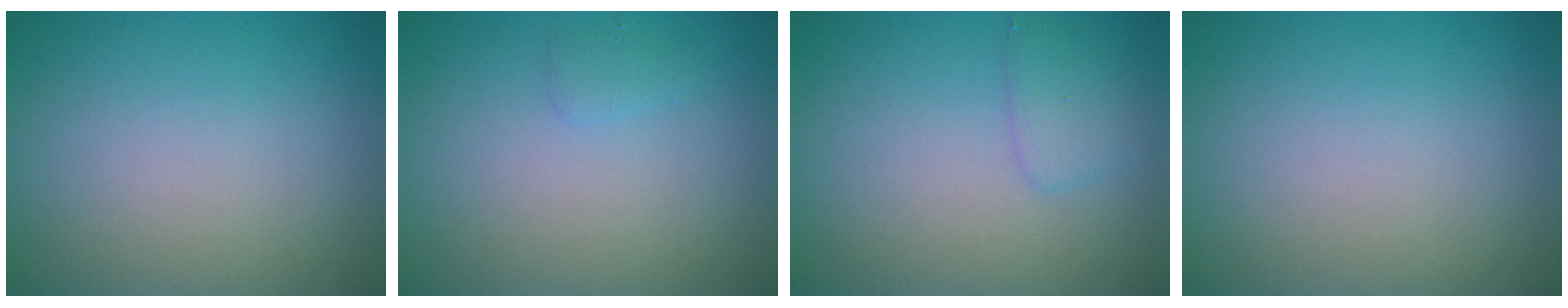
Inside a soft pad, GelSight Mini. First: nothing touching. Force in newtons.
{"total": 0.8, "press": 0.8, "slide": 0.0}
{"total": 1.7, "press": 1.7, "slide": 0.2}
{"total": 0.0}